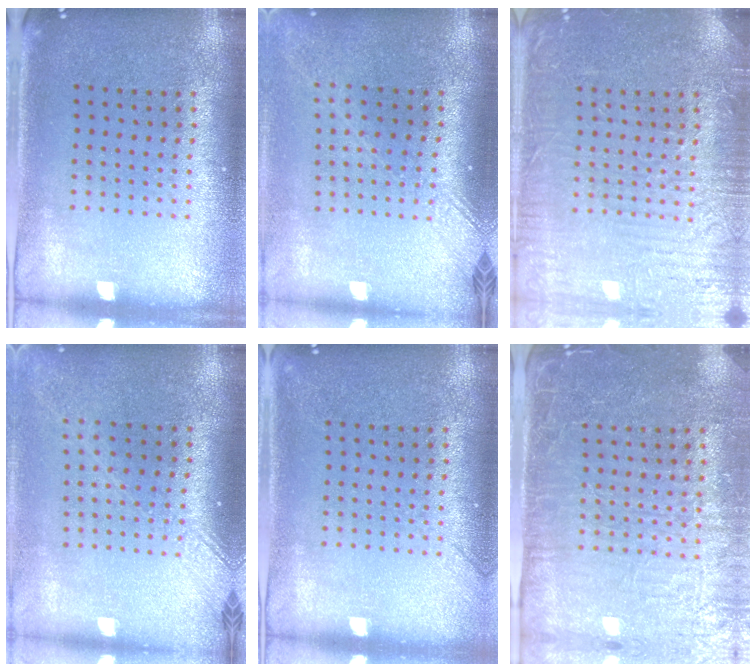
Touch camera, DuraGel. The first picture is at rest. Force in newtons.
{"total": 1.8, "press": 1.4, "slide": 1.2}
{"total": 5.4, "press": 5.3, "slide": 0.7}
{"total": 1.8, "press": 1.5, "slide": 1.1}
{"total": 1.1, "press": 1.1, "slide": 0.3}
{"total": 4.2, "press": 3.9, "slide": 1.6}